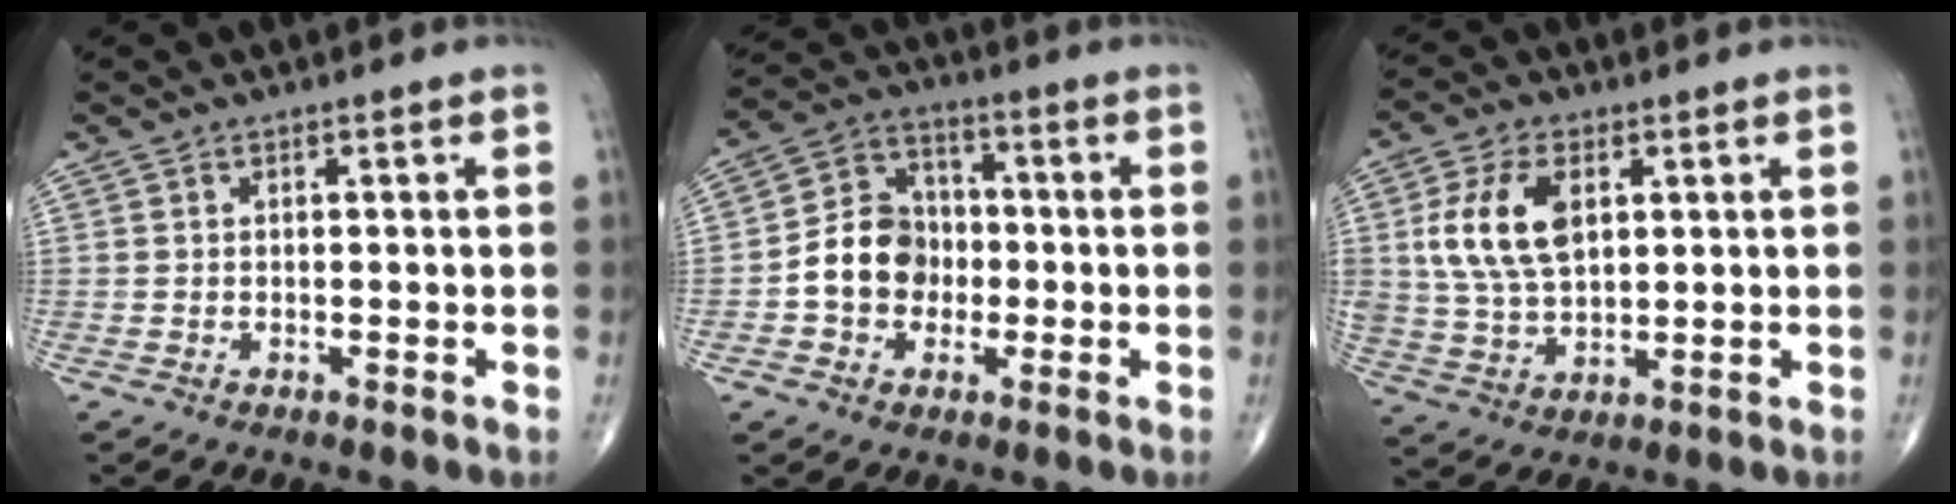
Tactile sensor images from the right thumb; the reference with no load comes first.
{"total": 10.4, "force": [-1.9, 8.8, 5.2], "torque": [-0.061, 0.035, -0.043]}
{"total": 12.2, "force": [3.1, 7.2, 9.4], "torque": [-0.180, -0.005, 0.063]}